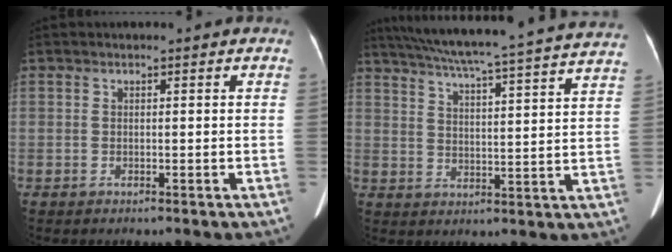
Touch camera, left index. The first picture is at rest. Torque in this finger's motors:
{"motor_torque": [0.90, -0.99, 0.03, 0.06]}